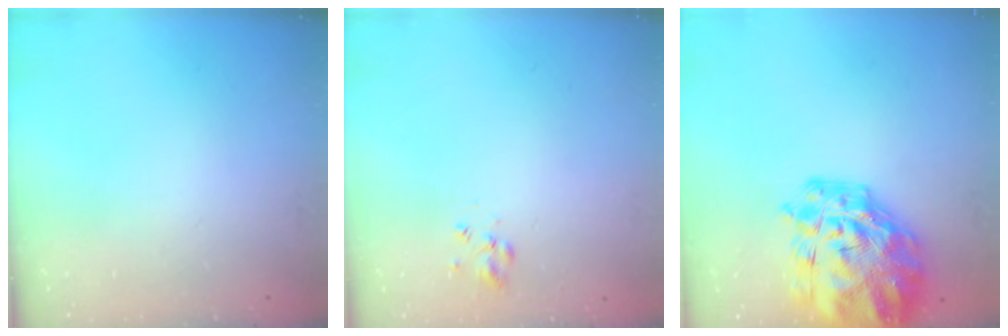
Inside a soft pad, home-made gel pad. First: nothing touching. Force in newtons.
{"total": 3.0, "press": 2.9, "slide": 0.8}
{"total": 17.4, "press": 16.2, "slide": 6.3}